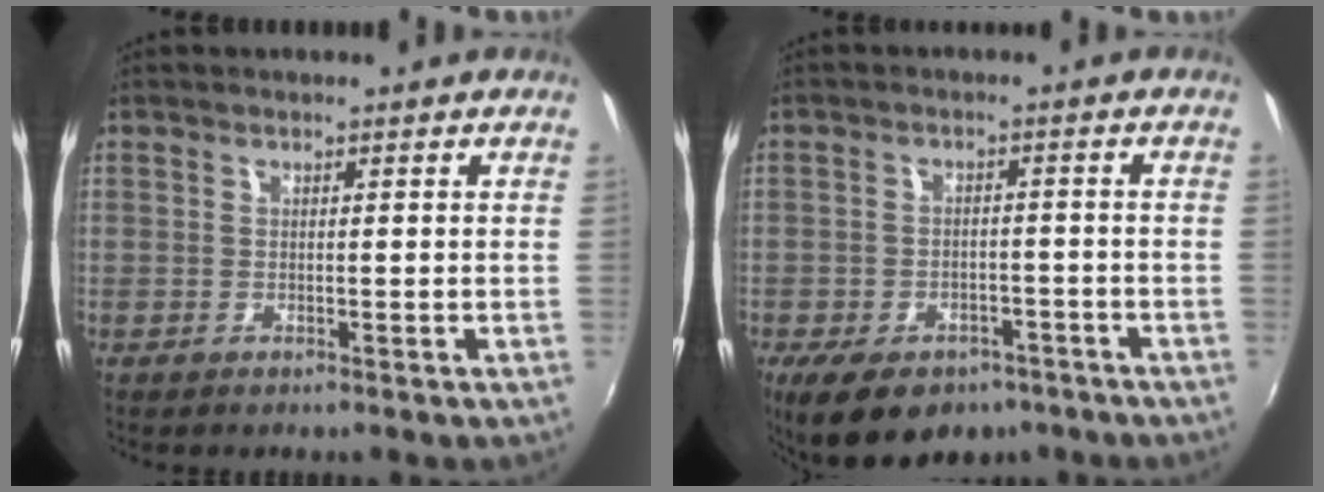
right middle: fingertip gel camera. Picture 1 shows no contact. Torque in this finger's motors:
{"motor_torque": [1.12, -1.02, 0.22, 0.05]}